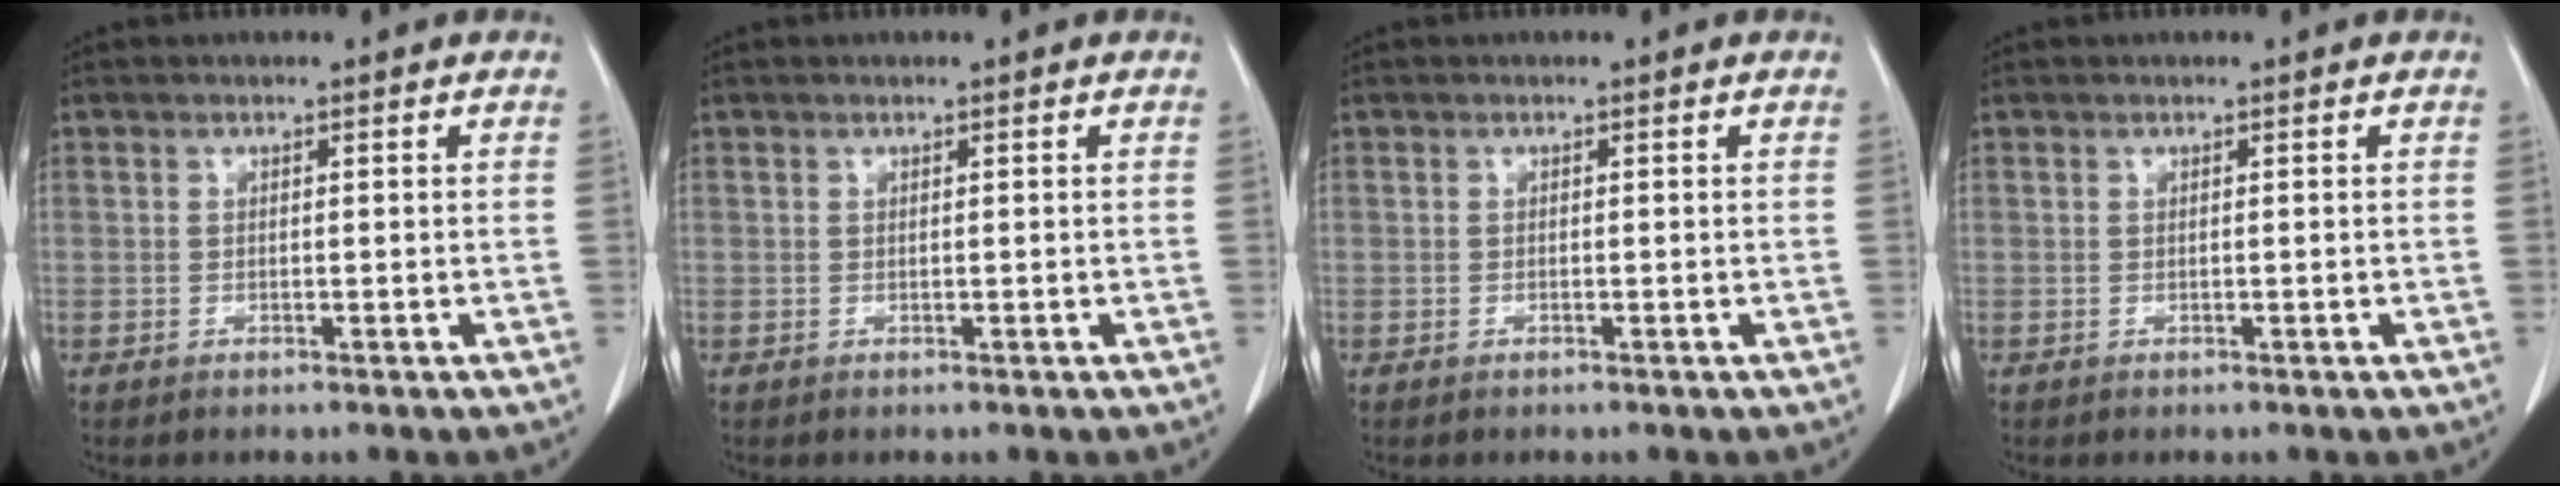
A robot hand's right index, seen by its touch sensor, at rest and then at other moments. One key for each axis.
{"total": 0.0}
{"total": 0.0}
{"total": 0.0}